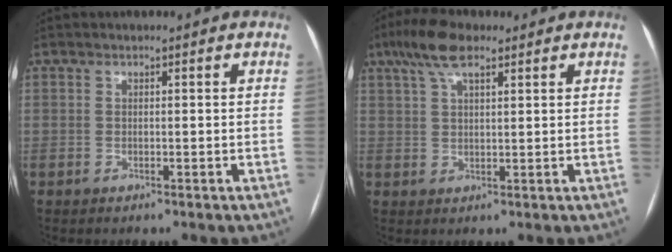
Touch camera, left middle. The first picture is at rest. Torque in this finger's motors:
{"motor_torque": [0.91, -0.73, 0.07, 0.03]}